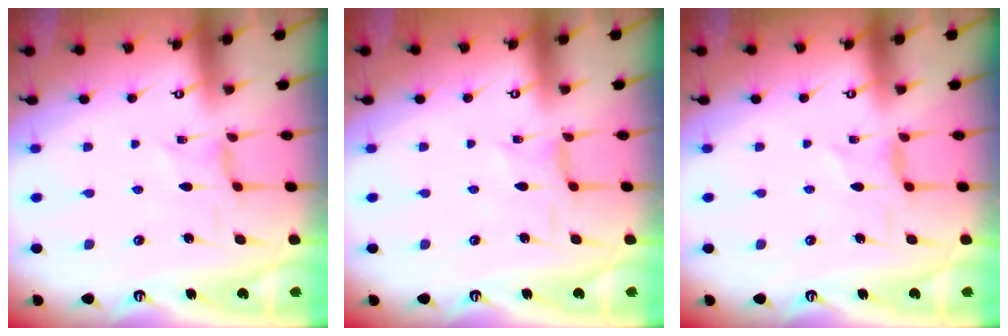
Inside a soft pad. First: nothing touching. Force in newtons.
{"total": 0.8, "press": 0.8, "slide": 0.3}
{"total": 1.4, "press": 1.3, "slide": 0.3}